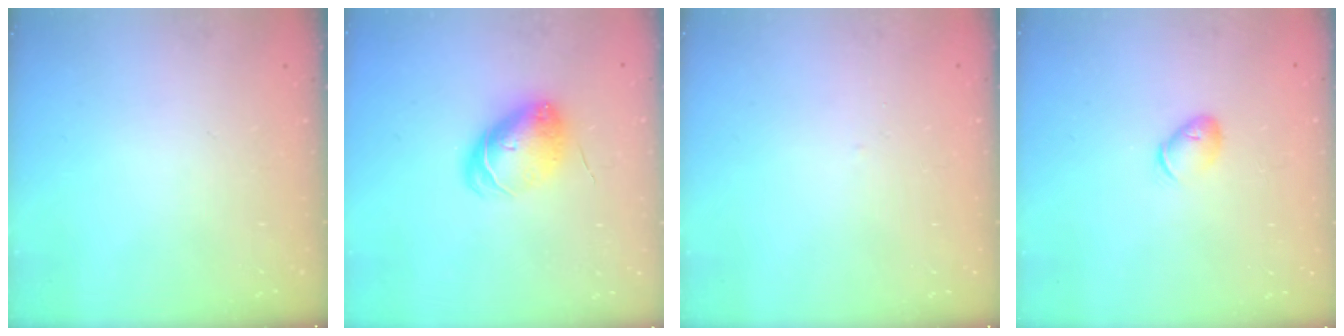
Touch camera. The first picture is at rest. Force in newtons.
{"total": 8.6, "press": 8.5, "slide": 0.7}
{"total": 1.6, "press": 1.6, "slide": 0.3}
{"total": 7.0, "press": 6.9, "slide": 1.1}